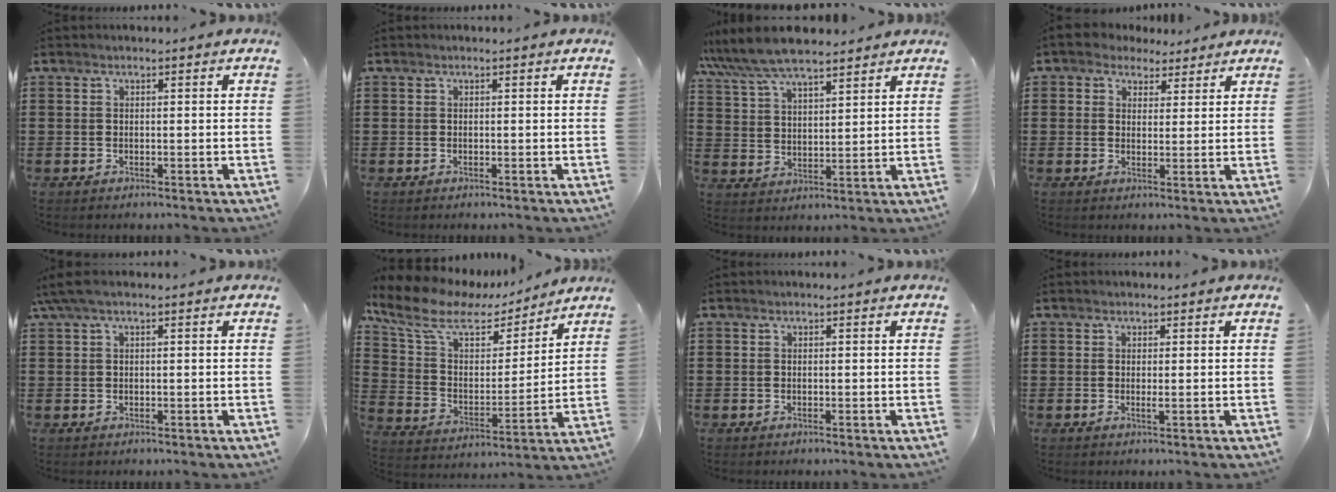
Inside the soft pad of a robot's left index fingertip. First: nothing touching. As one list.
[{"total": 0.0}, {"total": 8.0, "force": [7.1, 1.5, 3.4], "torque": [-0.088, -0.016, 0.131]}, {"total": 3.5, "force": [2.7, 2.2, 0.4], "torque": [-0.023, 0.006, 0.050]}, {"total": 1.9, "force": [0.2, 0.4, 1.9], "torque": [-0.041, -0.002, 0.001]}, {"total": 9.9, "force": [7.3, 3.8, 5.4], "torque": [-0.144, -0.035, 0.121]}, {"total": 0.0}, {"total": 0.8, "force": [0.0, 0.0, 0.8], "torque": [-0.015, -0.006, 0.002]}]